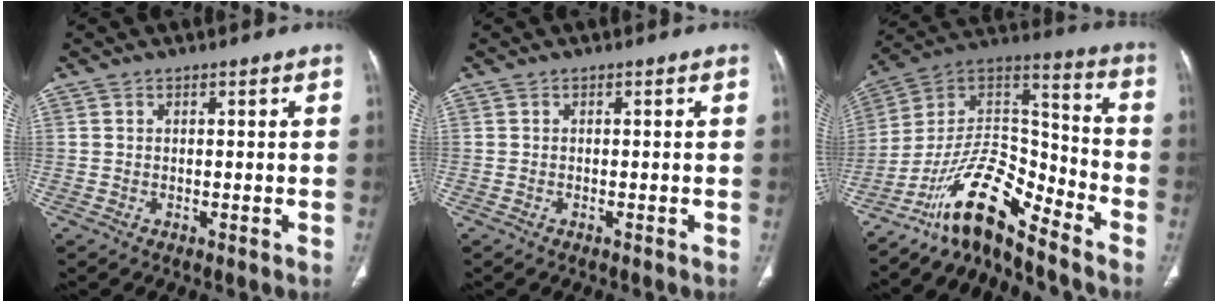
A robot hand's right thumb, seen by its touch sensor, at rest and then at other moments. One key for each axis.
{"total": 0.0}
{"total": 14.4, "fx": -11.6, "fy": 3.8, "fz": 7.5, "tx": -0.123, "ty": 0.112, "tz": -0.216}